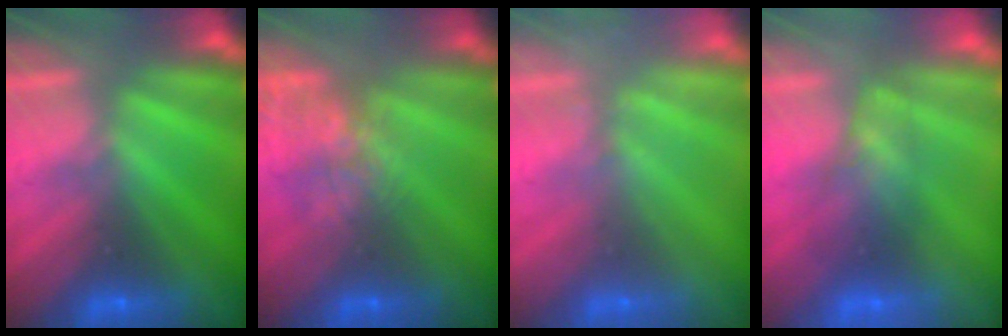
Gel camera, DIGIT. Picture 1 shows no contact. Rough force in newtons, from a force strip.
{"total": 4.9}
{"total": 2.4}
{"total": 2.5}